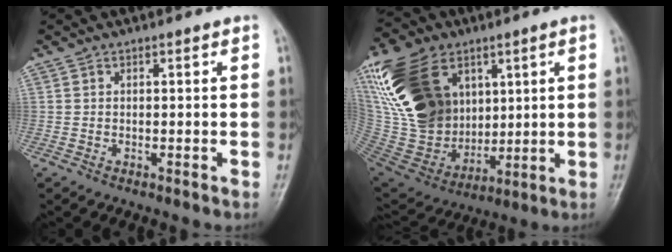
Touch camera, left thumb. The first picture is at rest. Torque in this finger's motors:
{"motor_torque": [1.03, 1.08, 1.59, -1.18, 0.63]}